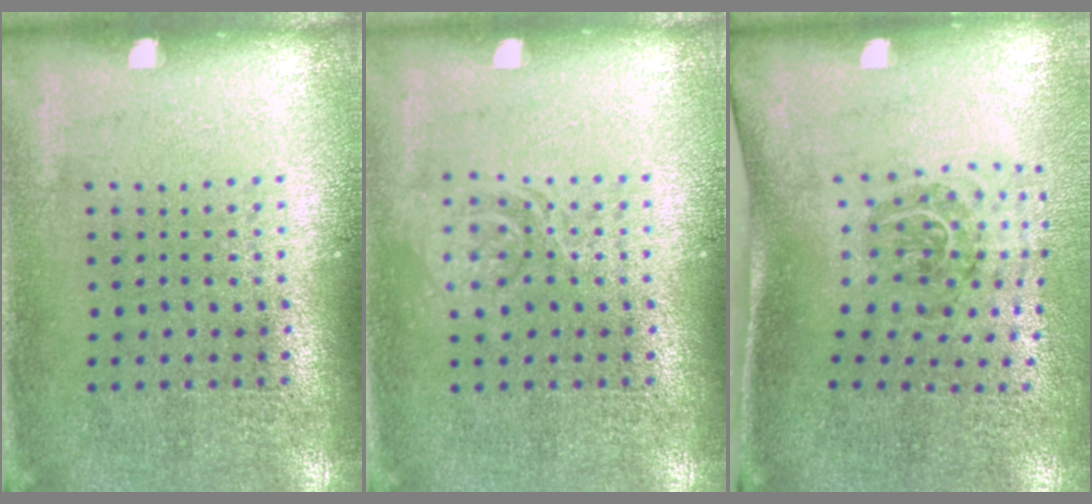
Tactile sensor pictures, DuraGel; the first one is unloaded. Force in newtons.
{"total": 1.6, "press": 1.6, "slide": 0.3}
{"total": 1.9, "press": 1.2, "slide": 1.5}